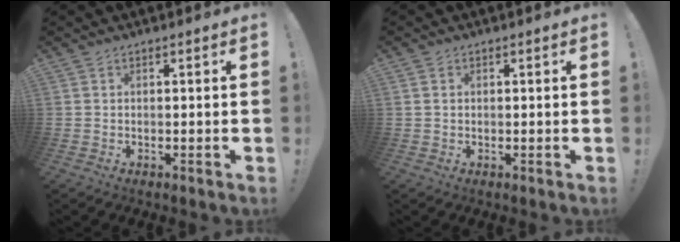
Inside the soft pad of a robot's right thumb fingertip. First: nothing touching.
{"total": 1.2, "force": [0.3, 1.0, 0.5], "torque": [-0.009, 0.003, 0.007]}